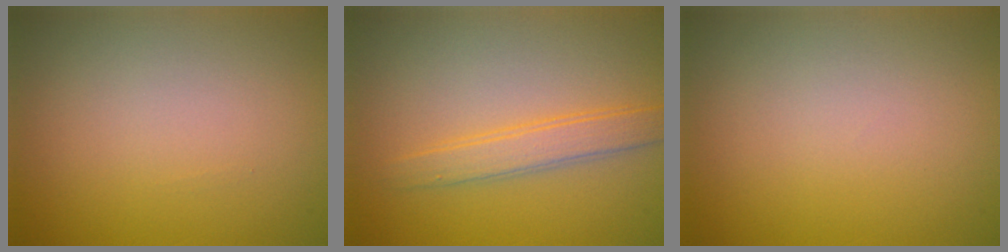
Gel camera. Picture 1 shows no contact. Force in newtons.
{"total": 2.7, "press": 2.7, "slide": 0.1}
{"total": 0.0}